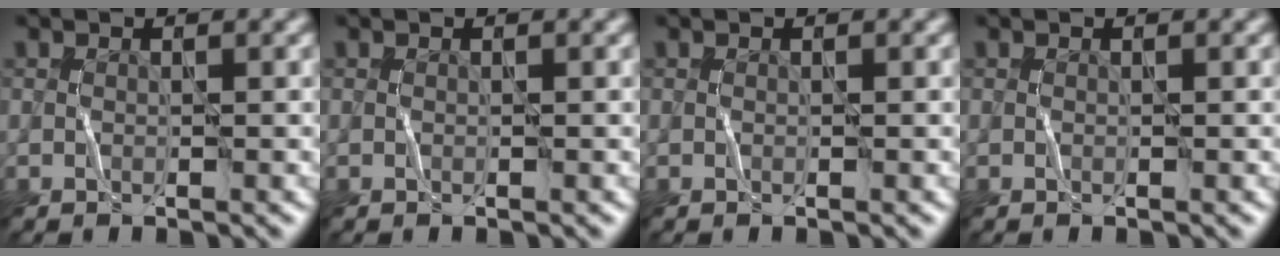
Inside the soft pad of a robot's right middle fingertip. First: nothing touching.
{"total": 0.0}
{"total": 0.0}
{"total": 0.0}